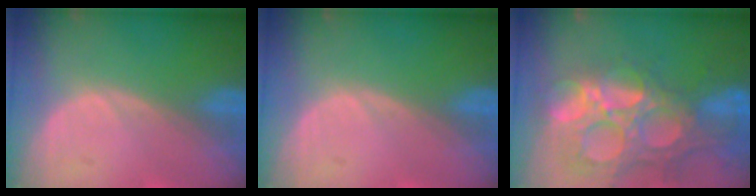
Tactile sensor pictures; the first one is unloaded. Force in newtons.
{"total": 0.0}
{"total": 14.7, "press": 12.1, "slide": 8.3}